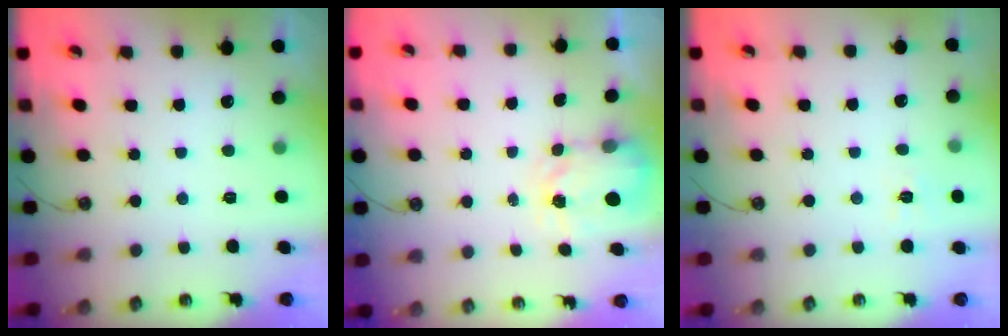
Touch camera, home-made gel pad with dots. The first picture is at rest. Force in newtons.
{"total": 3.8, "press": 3.7, "slide": 0.6}
{"total": 4.5, "press": 4.5, "slide": 0.6}